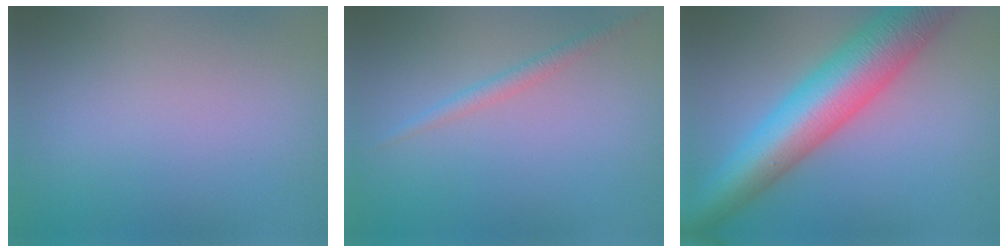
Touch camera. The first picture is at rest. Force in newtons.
{"total": 1.5, "press": 1.5, "slide": 0.1}
{"total": 11.0, "press": 11.0, "slide": 0.3}